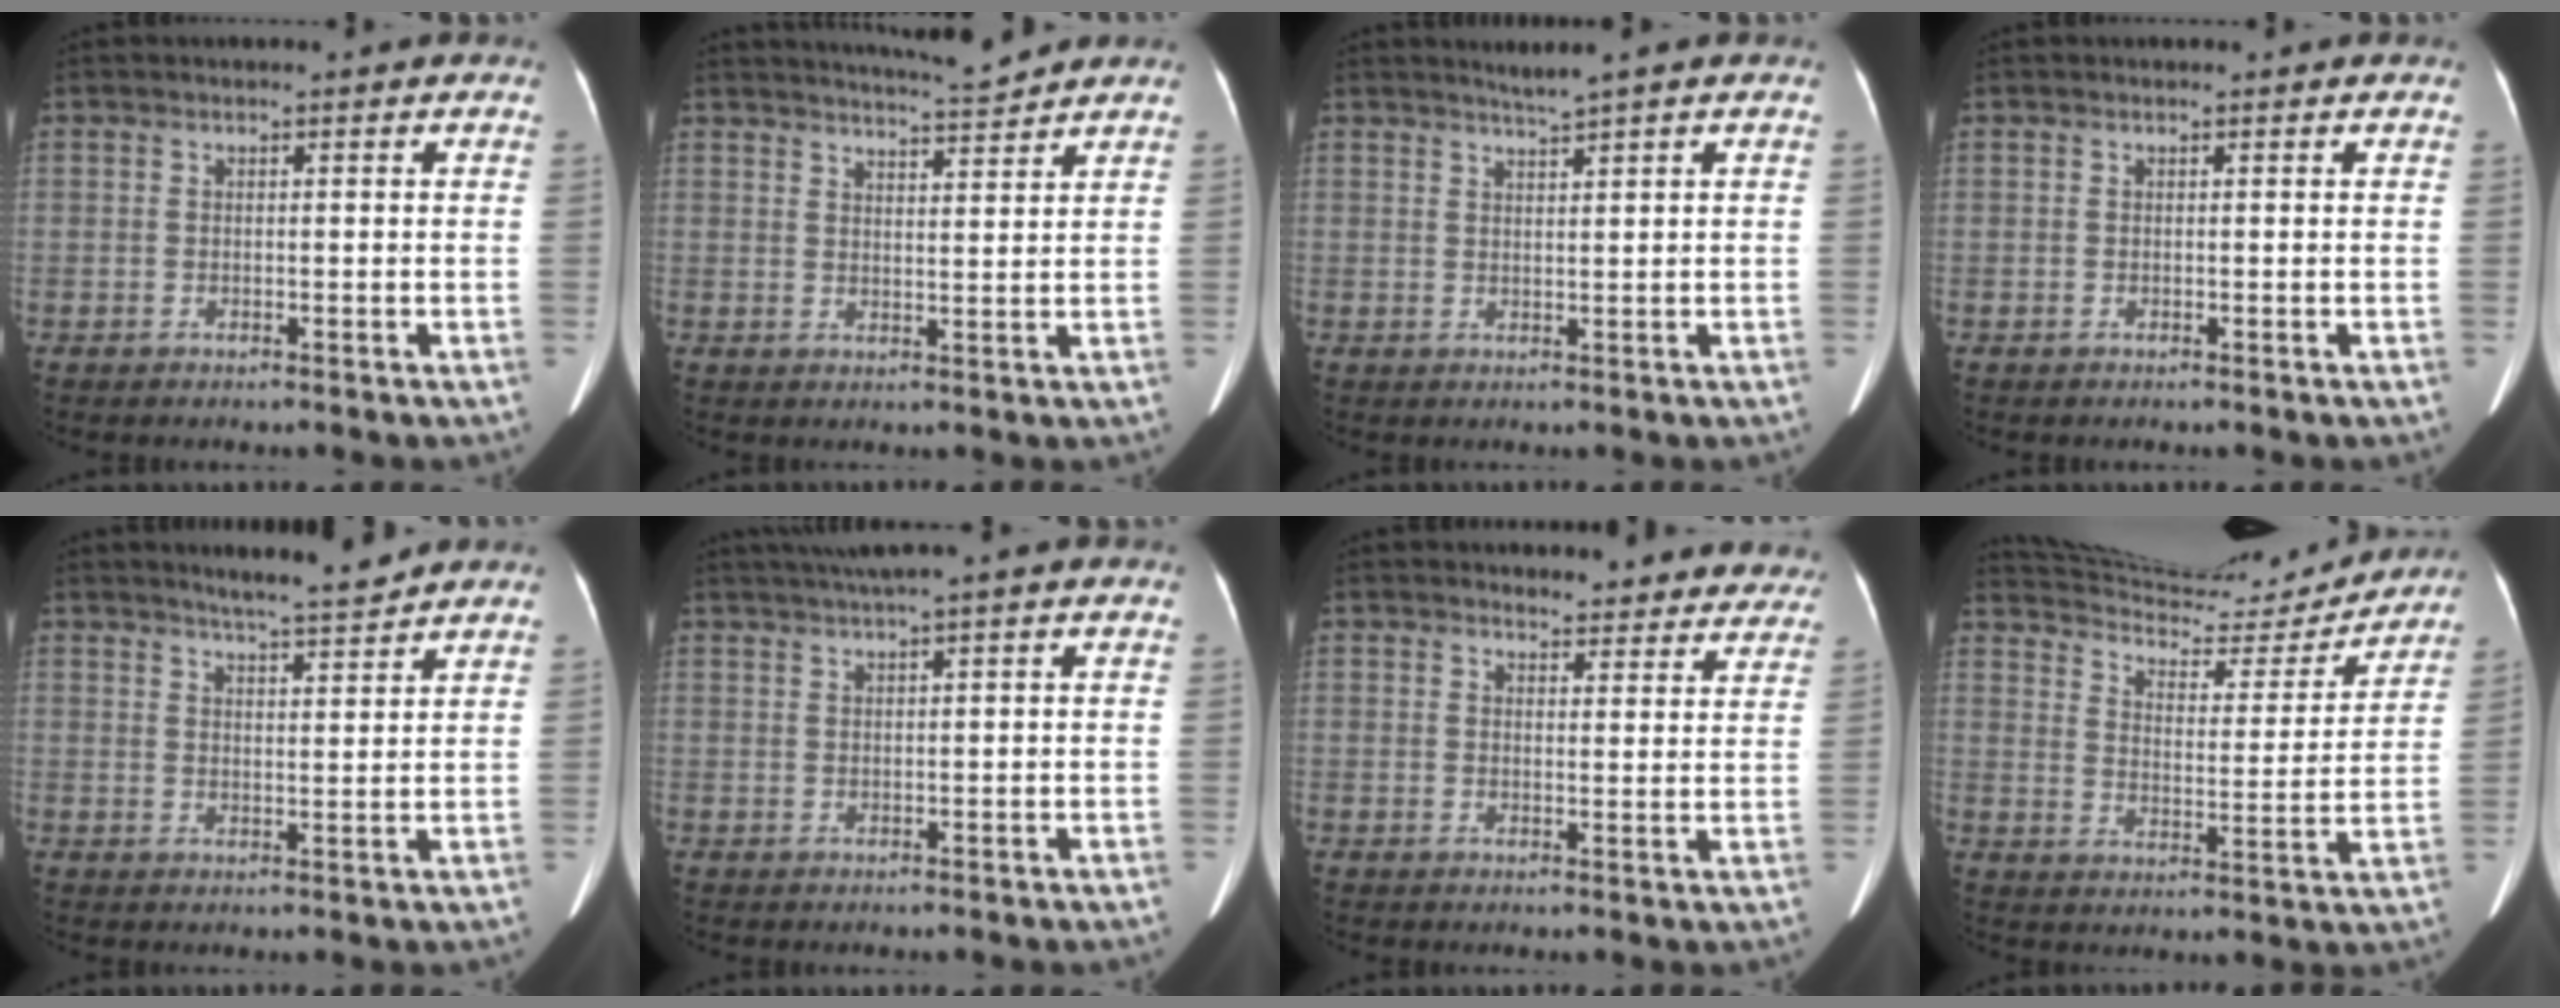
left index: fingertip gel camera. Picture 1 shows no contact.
{"total": 6.0, "force": [5.8, -0.8, 1.3], "torque": [-0.028, -0.001, 0.088]}
{"total": 2.1, "force": [1.7, -0.9, 0.8], "torque": [-0.017, -0.002, 0.035]}
{"total": 0.0}
{"total": 5.7, "force": [5.2, -0.4, 2.2], "torque": [-0.043, -0.003, 0.083]}
{"total": 4.1, "force": [2.6, -0.8, 3.0], "torque": [-0.059, 0.020, 0.052]}
{"total": 9.3, "force": [8.9, 2.6, 1.1], "torque": [0.024, -0.007, 0.081]}
{"total": 18.4, "force": [17.8, 2.6, 4.2], "torque": [-0.067, -0.020, 0.251]}